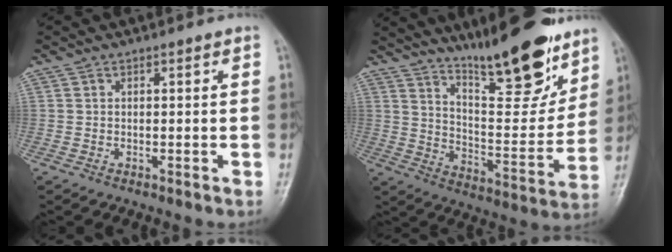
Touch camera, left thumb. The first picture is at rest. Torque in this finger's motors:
{"motor_torque": [0.65, 0.24, 1.30, -1.48, 0.25]}